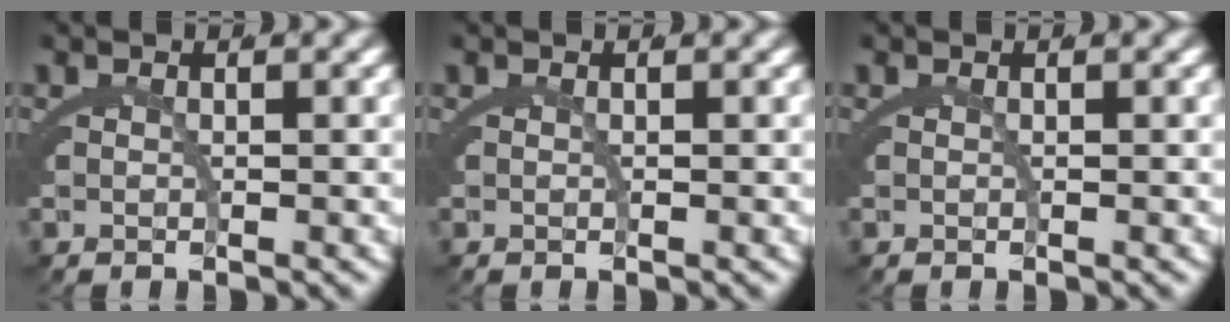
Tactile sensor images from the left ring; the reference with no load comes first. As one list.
[{"total": 0.0}, {"total": 0.0}]